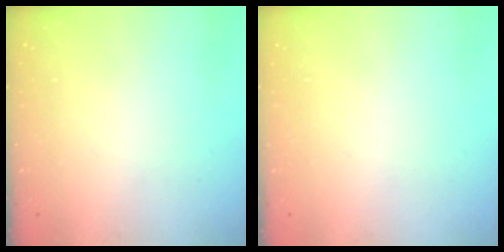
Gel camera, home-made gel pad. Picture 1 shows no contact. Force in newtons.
{"total": 1.8, "press": 1.8, "slide": 0.1}